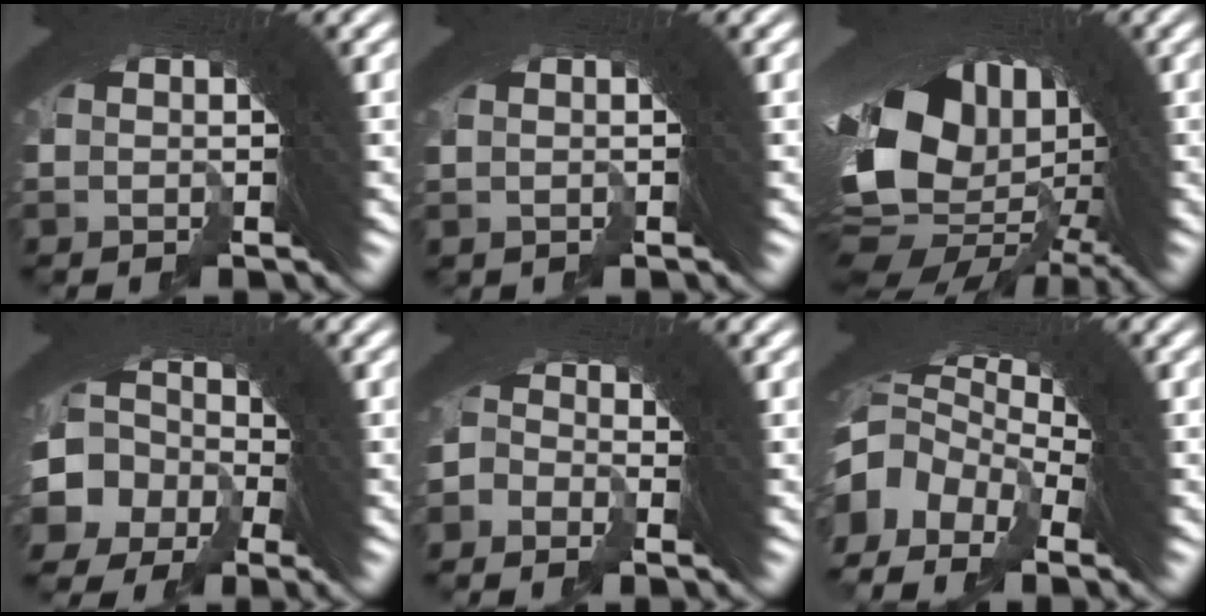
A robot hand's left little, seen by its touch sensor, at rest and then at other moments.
{"total": 0.0}
{"total": 14.4, "force": [-3.1, 10.2, 9.7], "torque": [-0.186, -0.051, -0.030]}
{"total": 7.2, "force": [-1.5, 6.0, 3.7], "torque": [-0.104, -0.038, -0.014]}
{"total": 2.6, "force": [-1.1, 2.0, 1.1], "torque": [-0.005, 0.010, -0.033]}
{"total": 6.9, "force": [-0.3, 5.5, 4.1], "torque": [-0.103, -0.011, -0.008]}